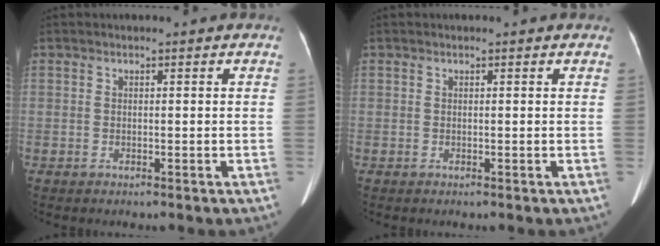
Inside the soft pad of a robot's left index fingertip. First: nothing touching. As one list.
[{"total": 0.0}]